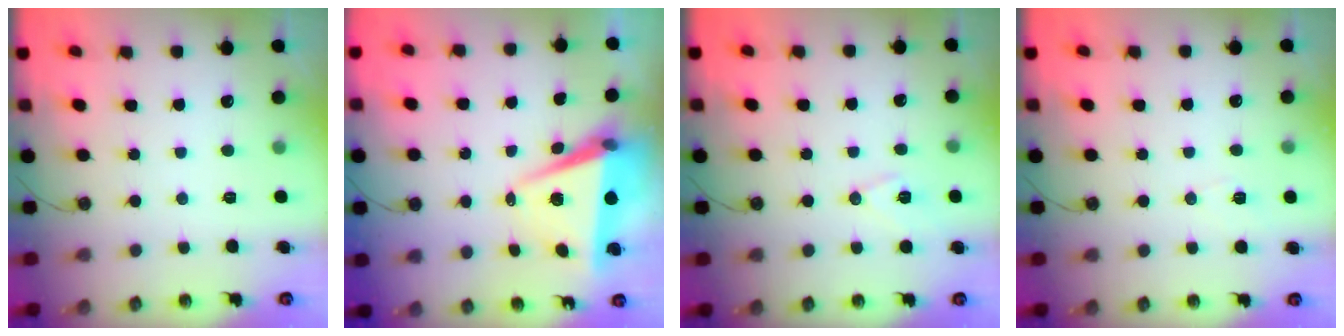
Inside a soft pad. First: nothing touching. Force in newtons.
{"total": 7.7, "press": 6.3, "slide": 4.3}
{"total": 8.4, "press": 7.6, "slide": 3.6}
{"total": 5.0, "press": 4.9, "slide": 0.5}